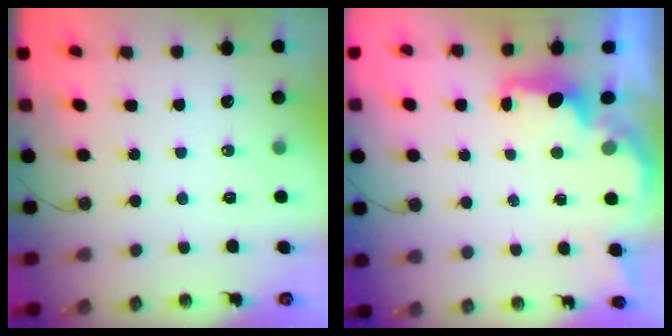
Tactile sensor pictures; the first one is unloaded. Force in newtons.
{"total": 2.0, "press": 1.8, "slide": 0.8}